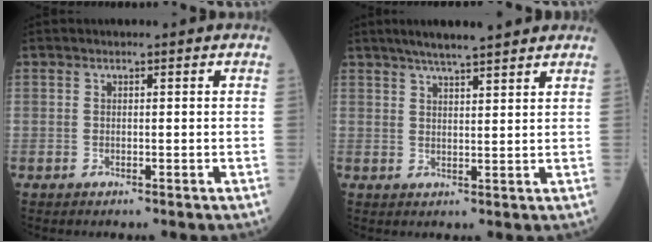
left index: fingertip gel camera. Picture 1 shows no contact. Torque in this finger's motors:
{"motor_torque": [0.11, -0.12, 0.08, 0.06]}